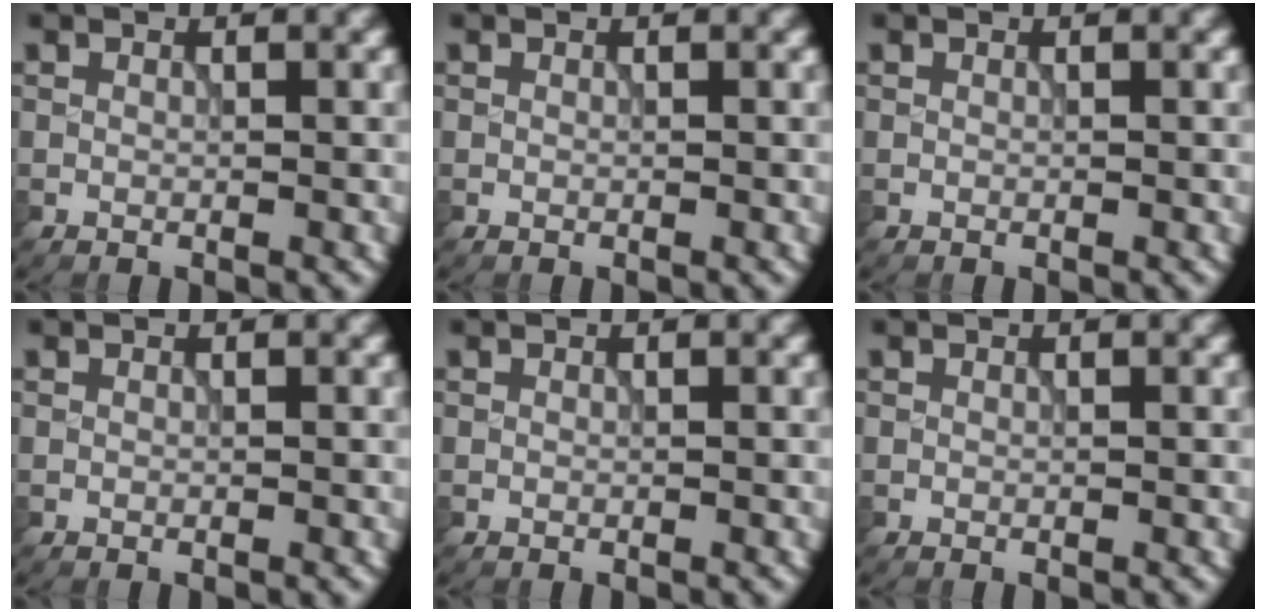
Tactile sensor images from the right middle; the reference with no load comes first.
{"total": 0.0}
{"total": 0.0}
{"total": 0.0}
{"total": 0.0}
{"total": 0.0}